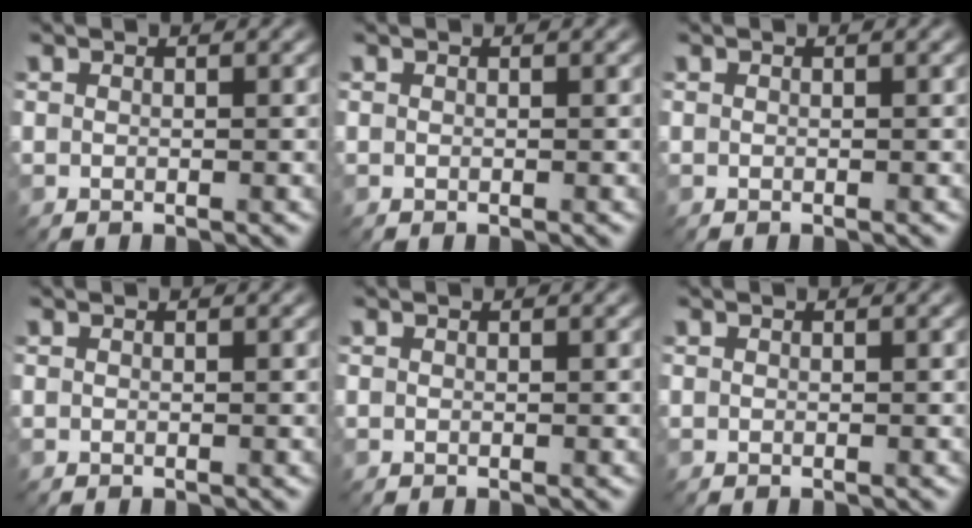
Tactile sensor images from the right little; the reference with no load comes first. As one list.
[{"total": 0.0}, {"total": 0.0}, {"total": 0.0}, {"total": 0.0}, {"total": 0.0}]